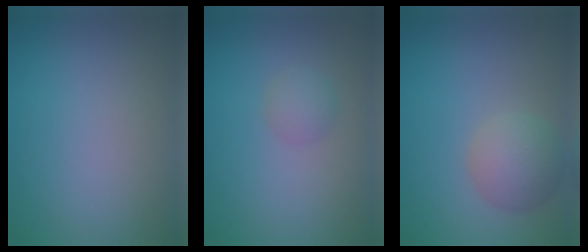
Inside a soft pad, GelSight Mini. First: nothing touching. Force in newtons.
{"total": 1.4, "press": 1.4, "slide": 0.1}
{"total": 3.9, "press": 3.9, "slide": 0.2}